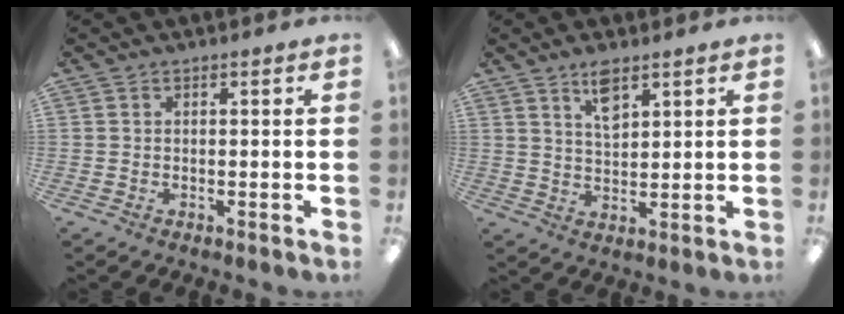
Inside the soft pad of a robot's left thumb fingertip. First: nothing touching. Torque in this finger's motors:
{"motor_torque": [-0.09, -0.02, 0.05, -0.08, -0.03]}